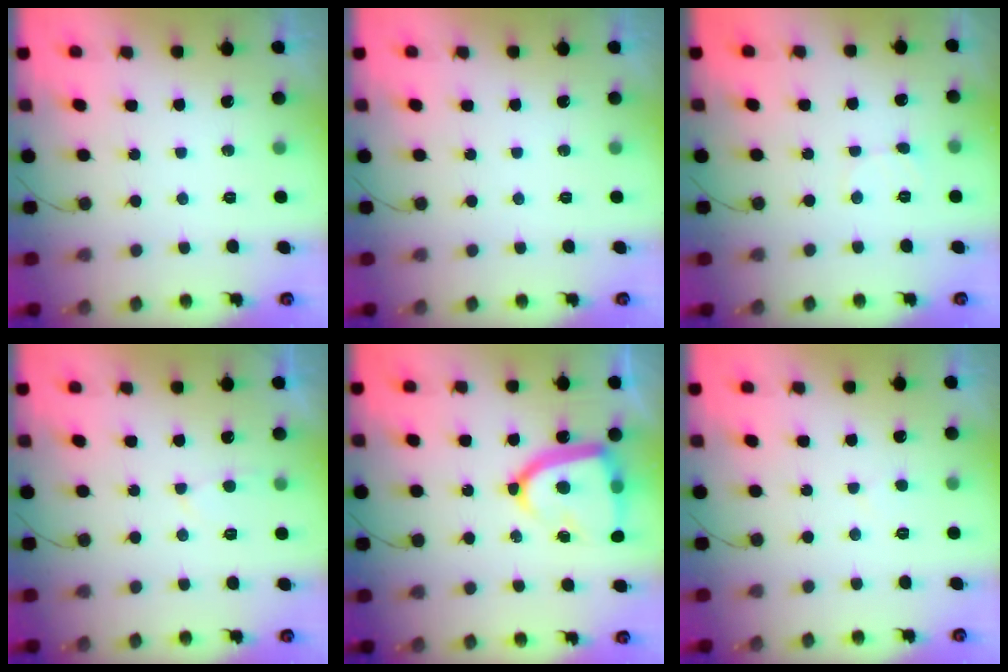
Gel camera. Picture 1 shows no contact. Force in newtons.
{"total": 0.0}
{"total": 2.9, "press": 2.9, "slide": 0.3}
{"total": 4.9, "press": 4.9, "slide": 0.3}
{"total": 16.7, "press": 16.6, "slide": 1.5}
{"total": 1.4, "press": 1.3, "slide": 0.1}